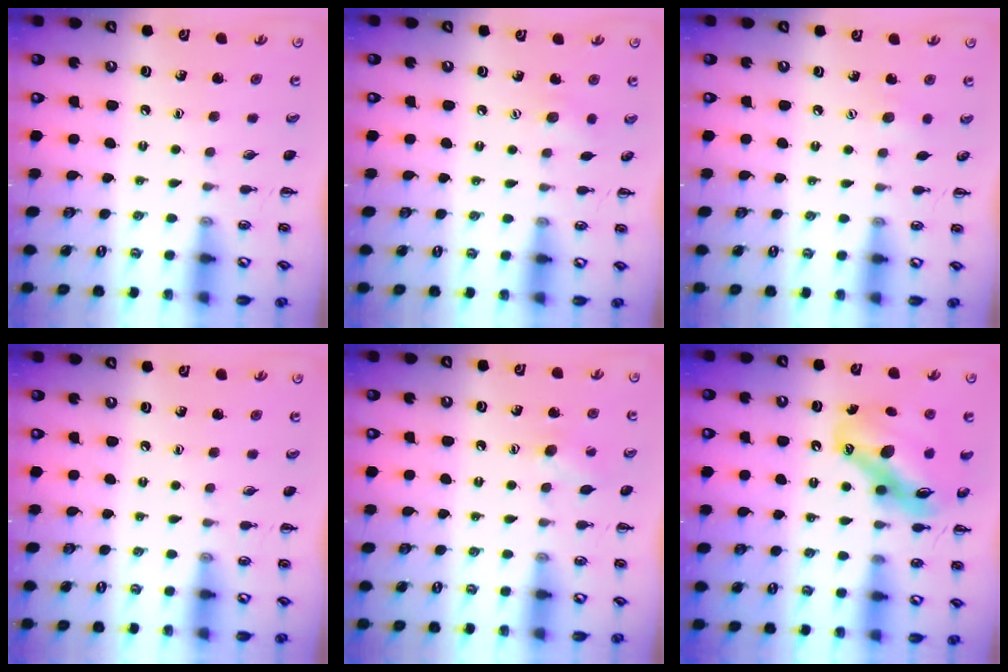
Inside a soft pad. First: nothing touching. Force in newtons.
{"total": 4.4, "press": 4.3, "slide": 0.9}
{"total": 3.5, "press": 3.4, "slide": 0.9}
{"total": 0.0}
{"total": 6.5, "press": 6.3, "slide": 1.5}
{"total": 14.6, "press": 14.1, "slide": 3.7}